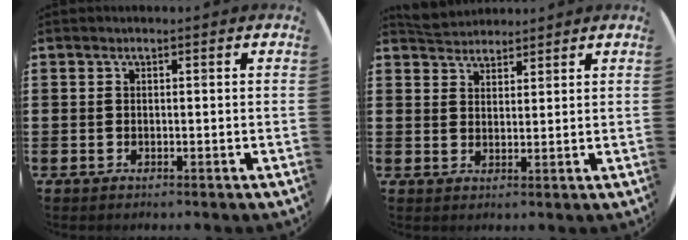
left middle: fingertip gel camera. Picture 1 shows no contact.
{"total": 3.2, "force": [3.1, 0.8, -0.1], "torque": [-0.007, -0.003, 0.061]}